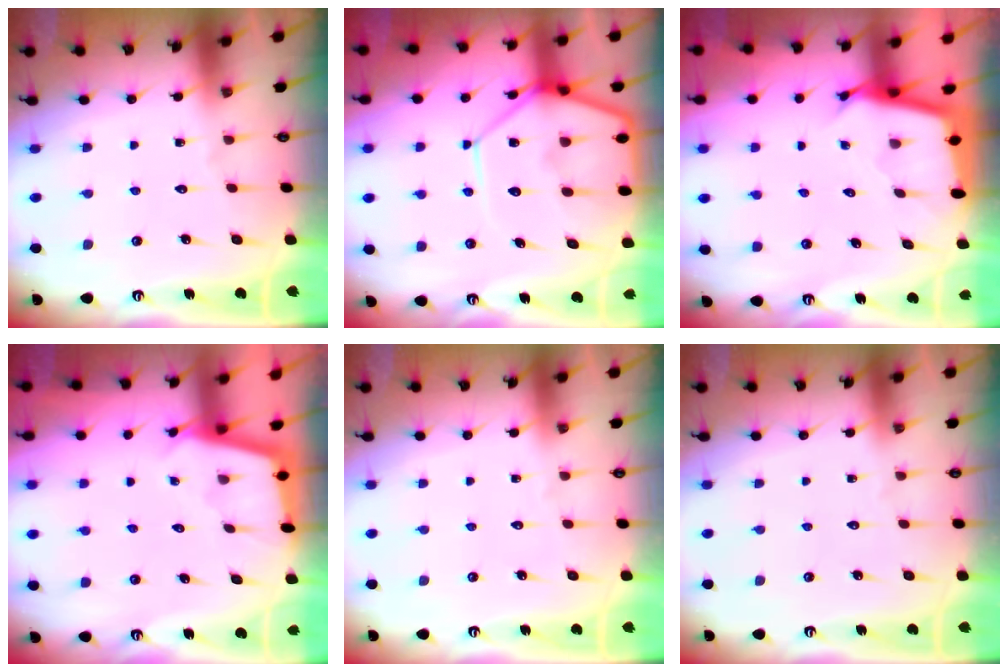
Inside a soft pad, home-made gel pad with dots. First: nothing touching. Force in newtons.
{"total": 15.1, "press": 15.0, "slide": 1.5}
{"total": 2.6, "press": 2.6, "slide": 0.1}
{"total": 2.4, "press": 2.4, "slide": 0.2}
{"total": 0.0}
{"total": 0.0}